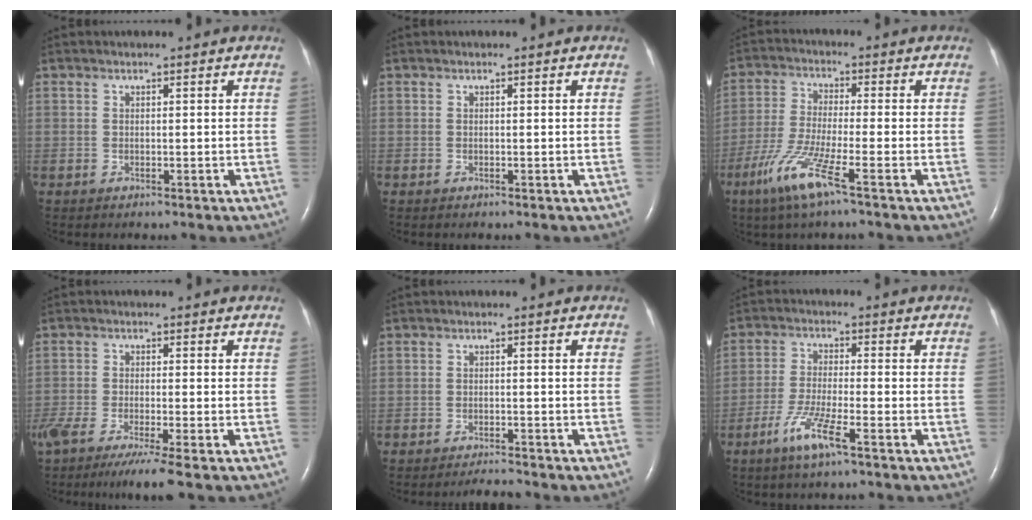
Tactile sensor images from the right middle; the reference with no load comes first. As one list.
[{"total": 0.0}, {"total": 8.6, "force": [-4.8, -0.2, 7.1], "torque": [-0.149, -0.022, -0.097]}, {"total": 10.1, "force": [-7.6, 0.2, 6.6], "torque": [-0.112, -0.029, -0.126]}, {"total": 2.3, "force": [-2.3, -0.3, 0.3], "torque": [-0.011, -0.012, -0.036]}, {"total": 6.4, "force": [-3.7, 0.2, 5.2], "torque": [-0.108, -0.010, -0.075]}]